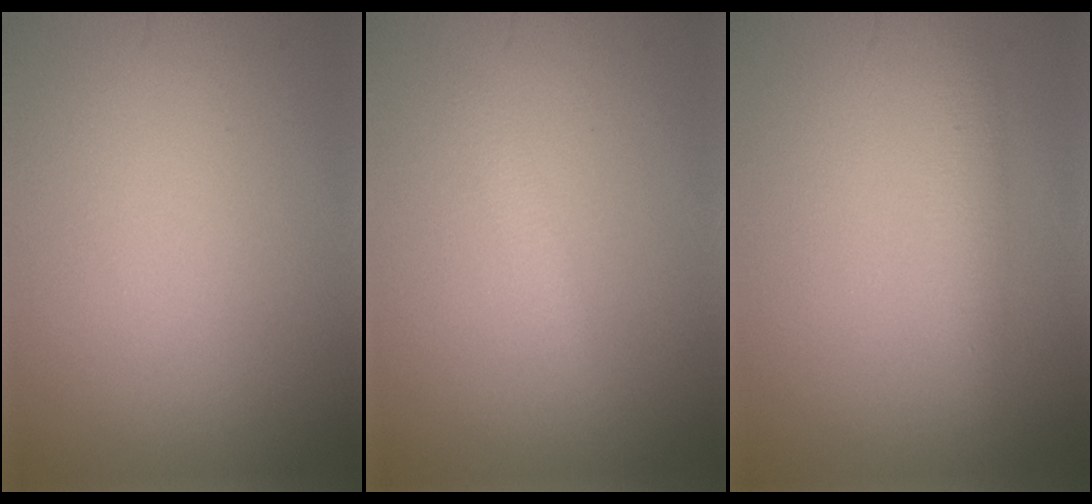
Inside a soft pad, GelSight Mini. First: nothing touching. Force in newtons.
{"total": 1.0, "press": 1.0, "slide": 0.0}
{"total": 1.8, "press": 1.8, "slide": 0.1}